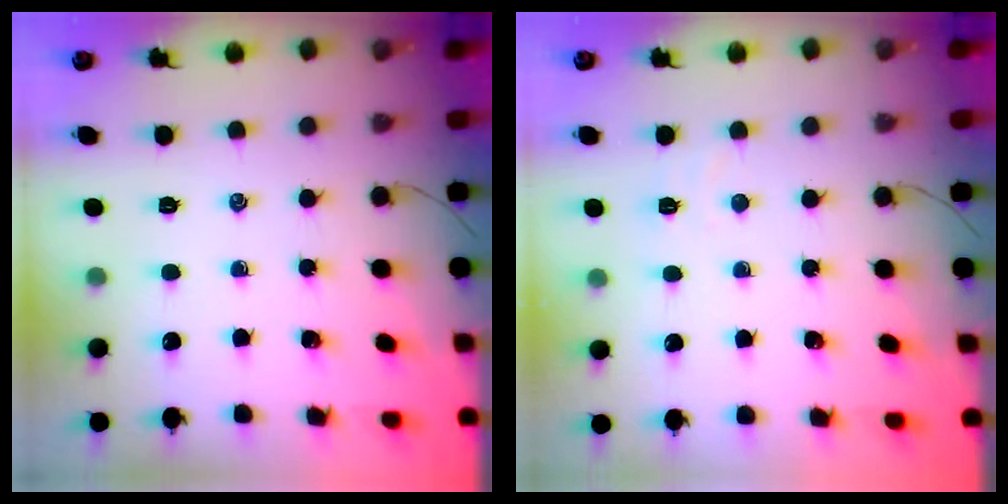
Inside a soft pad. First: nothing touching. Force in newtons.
{"total": 3.0, "press": 2.9, "slide": 0.7}